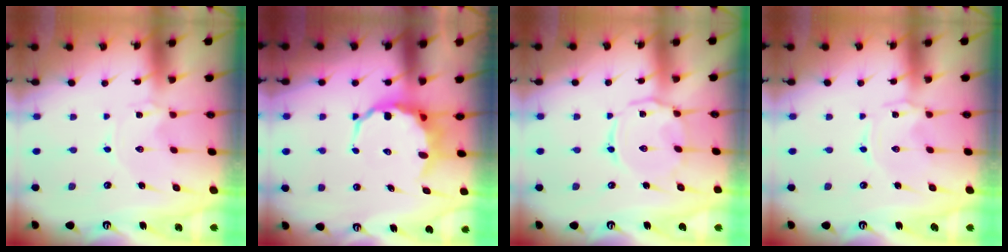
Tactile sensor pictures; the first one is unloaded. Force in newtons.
{"total": 8.3, "press": 8.0, "slide": 2.1}
{"total": 6.6, "press": 6.6, "slide": 0.5}
{"total": 0.8, "press": 0.7, "slide": 0.1}